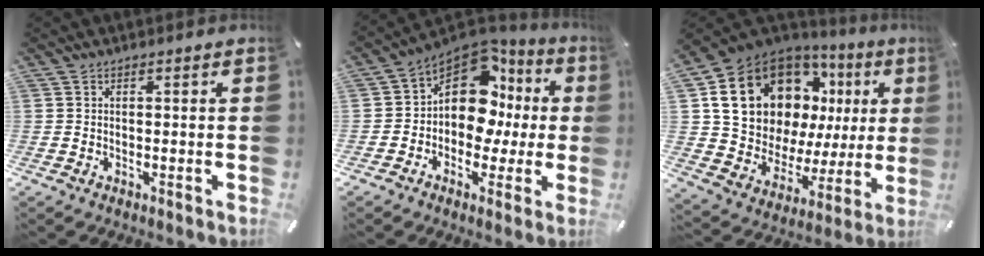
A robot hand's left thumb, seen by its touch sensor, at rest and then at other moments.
{"total": 13.8, "force": [2.9, 10.2, 8.9], "torque": [-0.157, -0.021, 0.050]}
{"total": 19.8, "force": [9.3, 13.7, 10.7], "torque": [-0.178, -0.053, 0.182]}